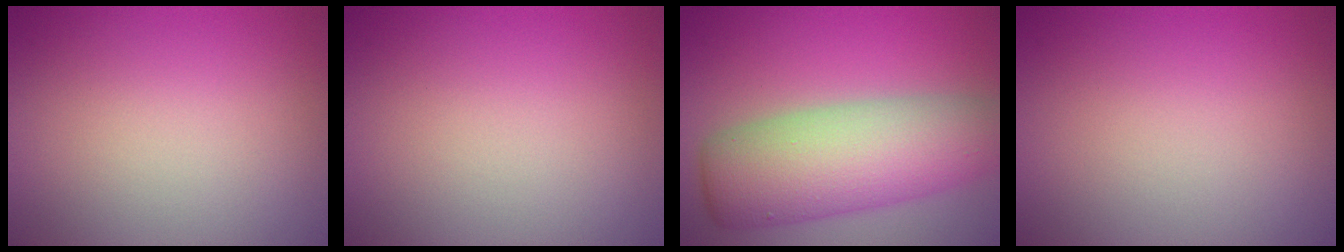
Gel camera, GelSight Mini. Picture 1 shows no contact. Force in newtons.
{"total": 0.0}
{"total": 9.1, "press": 9.1, "slide": 0.2}
{"total": 0.0}